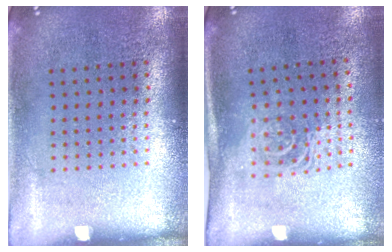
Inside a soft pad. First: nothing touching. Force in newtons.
{"total": 1.6, "press": 1.3, "slide": 1.0}